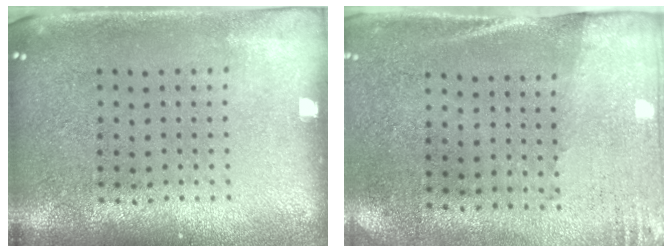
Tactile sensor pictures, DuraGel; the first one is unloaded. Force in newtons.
{"total": 2.7, "press": 2.4, "slide": 1.4}